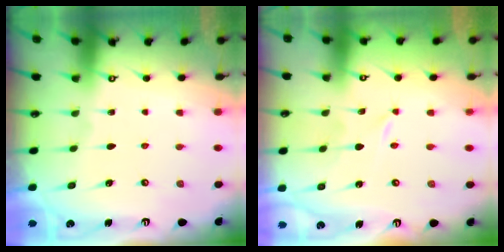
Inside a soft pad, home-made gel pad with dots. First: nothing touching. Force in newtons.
{"total": 0.0}